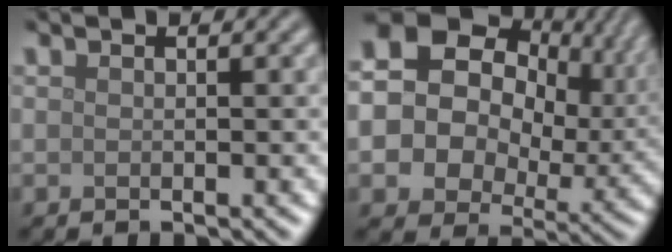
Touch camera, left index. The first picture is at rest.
{"total": 20.1, "force": [3.8, 16.3, 11.1], "torque": [-0.233, 0.020, 0.065]}